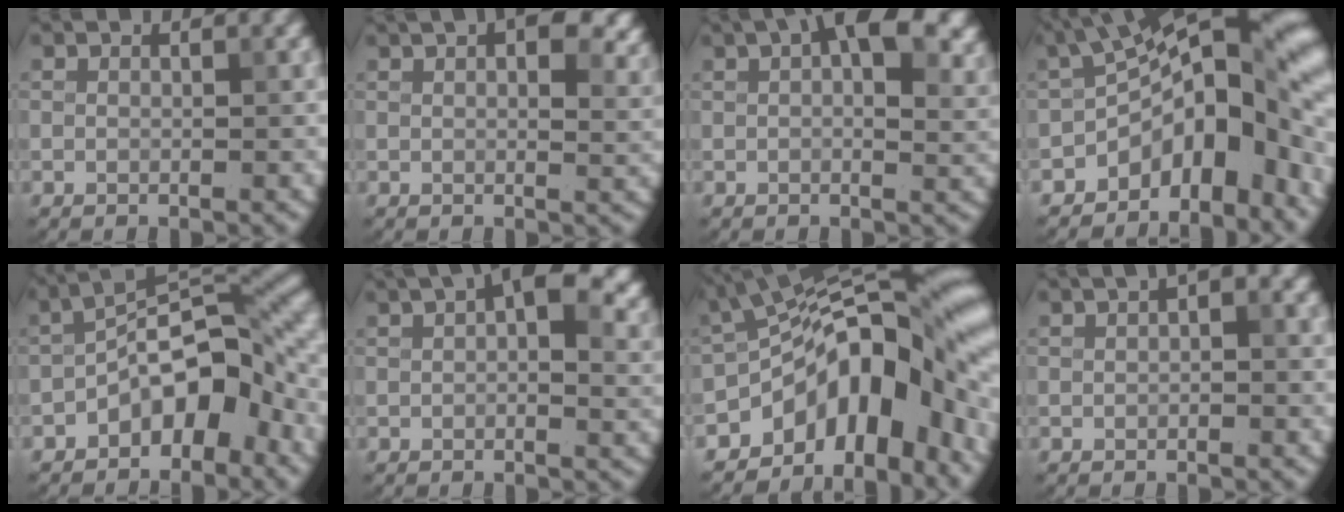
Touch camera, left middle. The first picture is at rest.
{"total": 9.5, "force": [5.0, 4.6, 6.6], "torque": [-0.055, 0.023, 0.052]}
{"total": 9.8, "force": [4.0, 4.7, 7.6], "torque": [-0.093, 0.013, 0.051]}
{"total": 13.0, "force": [-3.9, 6.2, 10.7], "torque": [-0.121, 0.016, -0.062]}
{"total": 7.5, "force": [-3.5, 3.5, 5.7], "torque": [-0.071, 0.023, -0.075]}
{"total": 8.7, "force": [3.5, 4.3, 6.7], "torque": [-0.073, 0.015, 0.041]}
{"total": 13.4, "force": [-5.3, 6.9, 10.2], "torque": [-0.121, 0.009, -0.095]}
{"total": 1.8, "force": [0.6, 0.6, 1.6], "torque": [-0.017, 0.010, 0.007]}